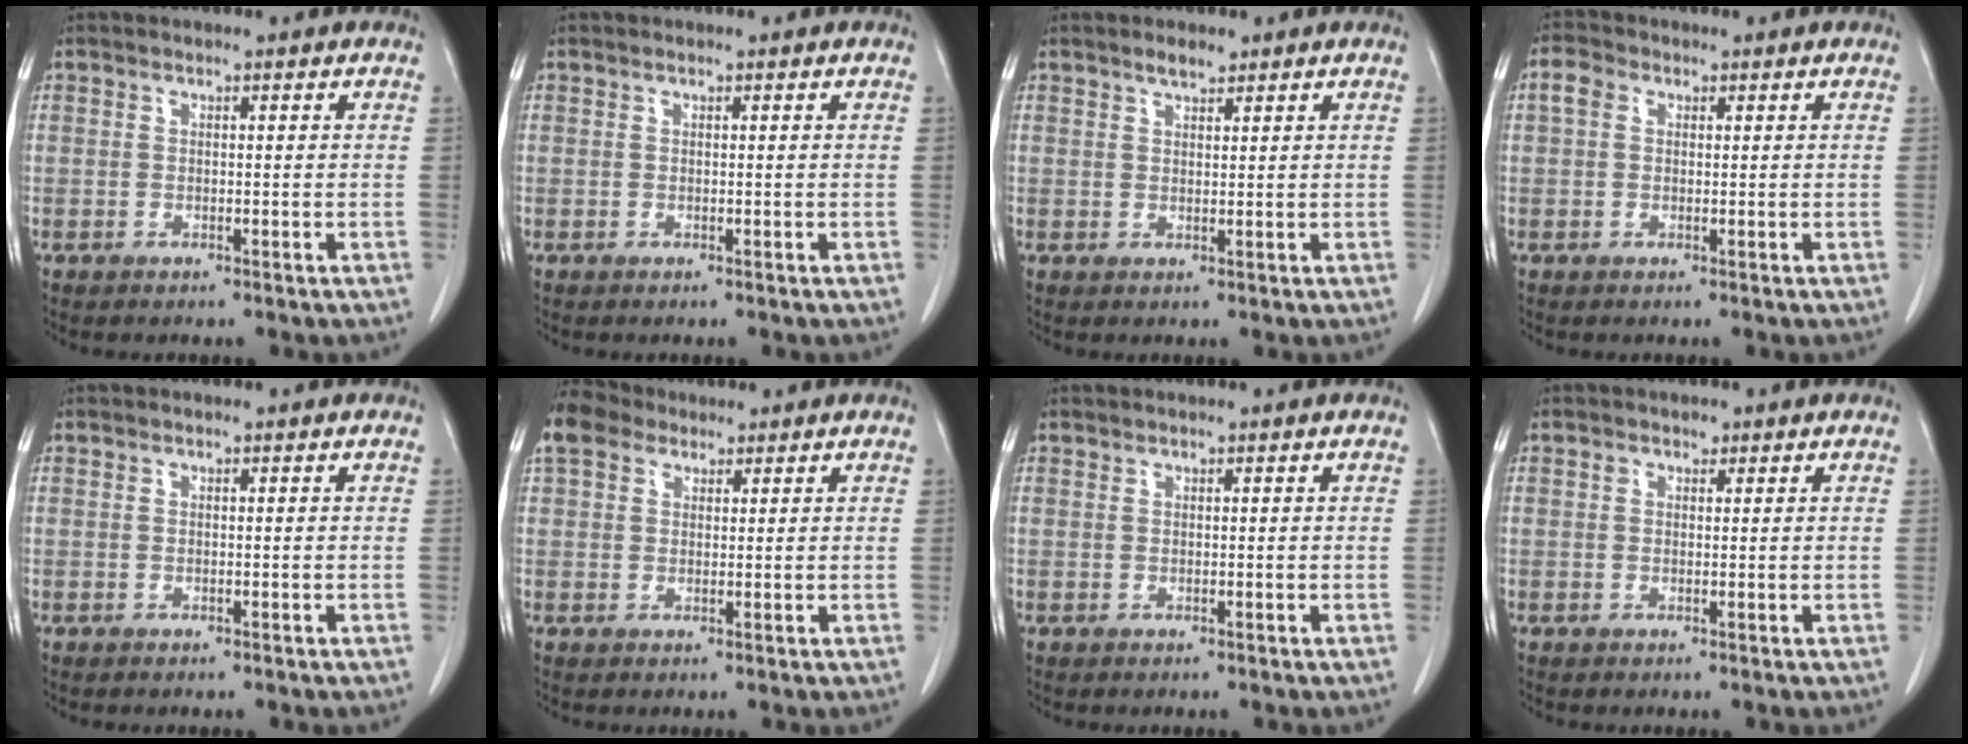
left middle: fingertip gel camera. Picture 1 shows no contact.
{"total": 0.0}
{"total": 1.8, "force": [1.5, 0.5, 0.9], "torque": [-0.019, 0.000, 0.026]}
{"total": 2.3, "force": [0.6, 1.8, 1.3], "torque": [-0.030, 0.016, 0.012]}
{"total": 0.0}
{"total": 4.6, "force": [3.4, 2.7, 1.3], "torque": [-0.036, 0.025, 0.069]}
{"total": 0.0}
{"total": 1.1, "force": [0.6, 0.8, 0.4], "torque": [-0.006, 0.003, 0.009]}